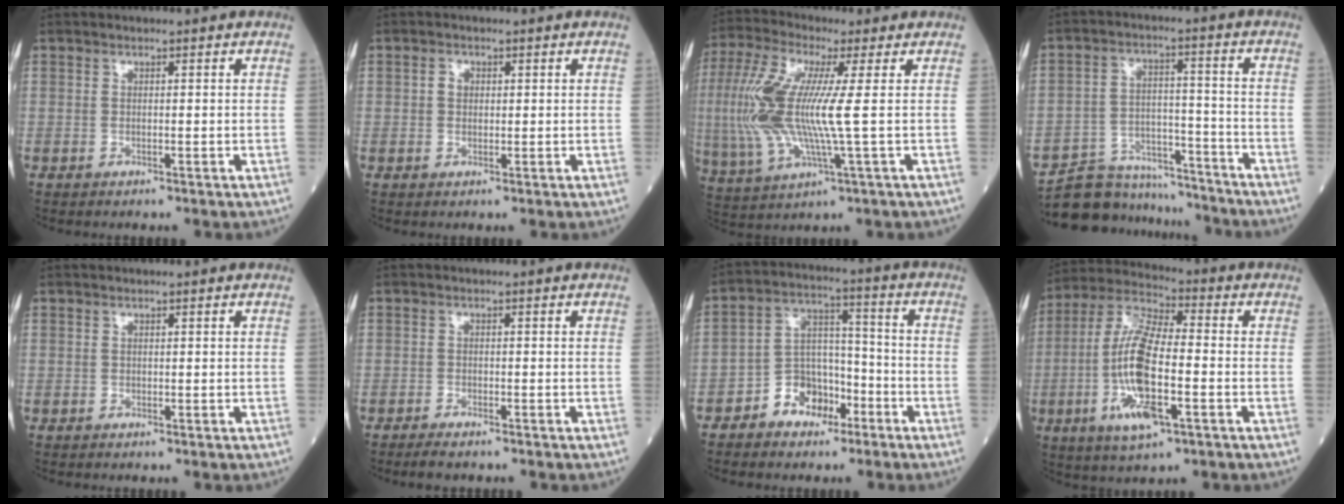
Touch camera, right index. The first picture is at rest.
{"total": 1.4, "force": [0.2, 1.1, 0.8], "torque": [-0.012, 0.002, 0.002]}
{"total": 14.0, "force": [0.5, 1.7, 13.9], "torque": [-0.324, -0.001, 0.005]}
{"total": 12.5, "force": [-11.9, 3.8, 0.5], "torque": [-0.001, 0.037, -0.190]}
{"total": 0.0}
{"total": 2.6, "force": [-2.3, 0.5, 1.2], "torque": [-0.021, -0.005, -0.033]}
{"total": 7.8, "force": [-4.6, 5.2, 3.6], "torque": [-0.074, 0.025, -0.082]}
{"total": 14.6, "force": [-3.6, 3.5, 13.7], "torque": [-0.285, -0.007, -0.068]}